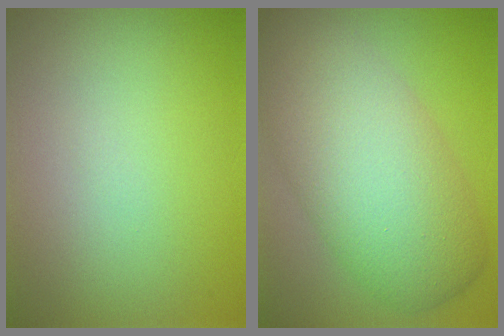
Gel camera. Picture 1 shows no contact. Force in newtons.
{"total": 9.3, "press": 9.3, "slide": 0.6}